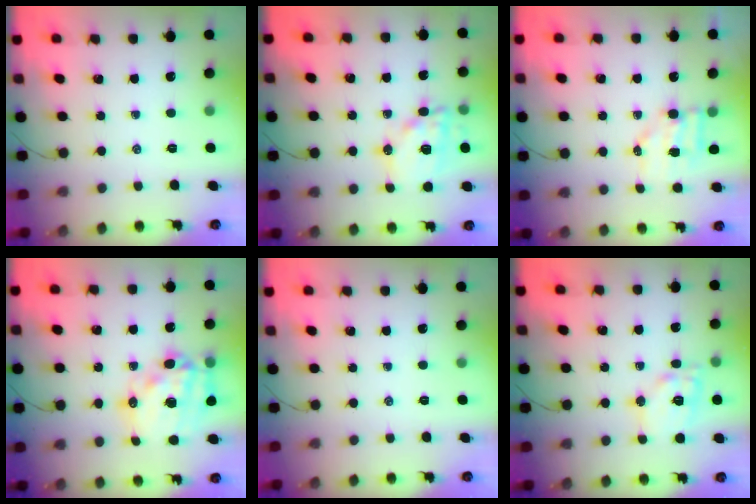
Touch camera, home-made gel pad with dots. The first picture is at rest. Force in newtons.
{"total": 13.5, "press": 13.4, "slide": 2.2}
{"total": 6.3, "press": 6.2, "slide": 0.7}
{"total": 18.3, "press": 17.9, "slide": 4.0}
{"total": 0.0}
{"total": 13.2, "press": 13.1, "slide": 1.8}